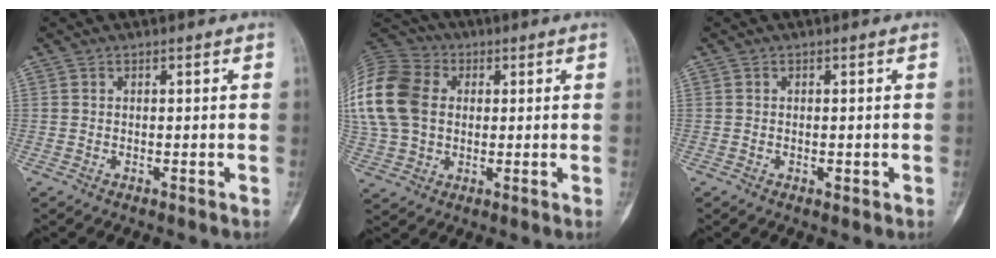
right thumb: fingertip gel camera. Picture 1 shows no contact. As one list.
[{"total": 20.9, "force": [3.2, 15.8, 13.3], "torque": [-0.315, 0.032, 0.063]}, {"total": 1.1, "force": [-0.3, 0.6, 0.8], "torque": [-0.008, -0.001, -0.004]}]